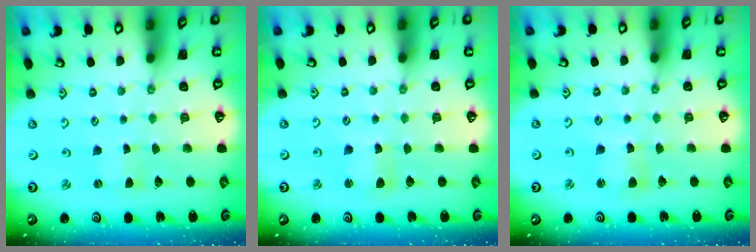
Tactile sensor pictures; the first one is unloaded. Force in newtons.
{"total": 2.7, "press": 2.7, "slide": 0.3}
{"total": 3.7, "press": 3.7, "slide": 0.5}